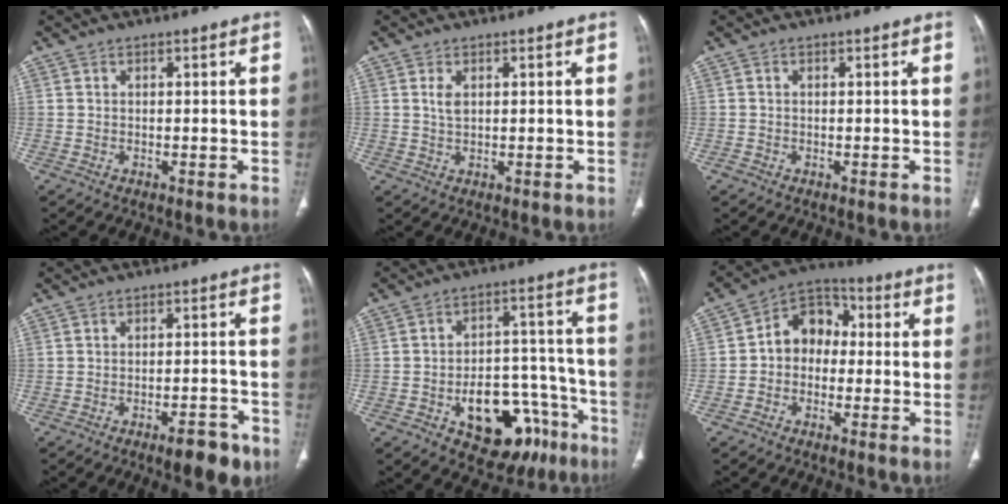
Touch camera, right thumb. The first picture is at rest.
{"total": 2.2, "force": [0.7, 1.2, 1.7], "torque": [-0.033, -0.001, 0.017]}
{"total": 0.5, "force": [-0.4, 0.3, 0.1], "torque": [-0.004, 0.001, -0.009]}
{"total": 6.1, "force": [-4.0, 1.9, 4.2], "torque": [-0.046, 0.018, -0.052]}
{"total": 18.1, "force": [-9.1, 10.6, 11.6], "torque": [-0.110, 0.076, -0.118]}
{"total": 9.1, "force": [-0.5, 7.3, 5.4], "torque": [-0.055, 0.037, -0.028]}